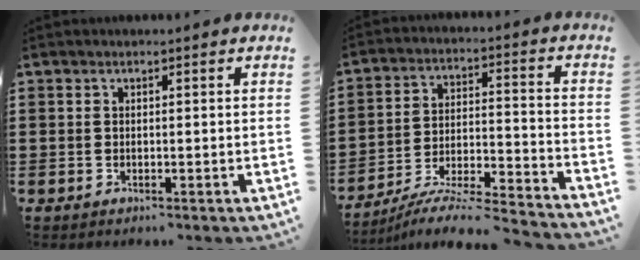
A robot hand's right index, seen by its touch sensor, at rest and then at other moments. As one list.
[{"total": 6.5, "force": [-6.1, -0.2, 2.1], "torque": [-0.041, -0.011, -0.124]}]